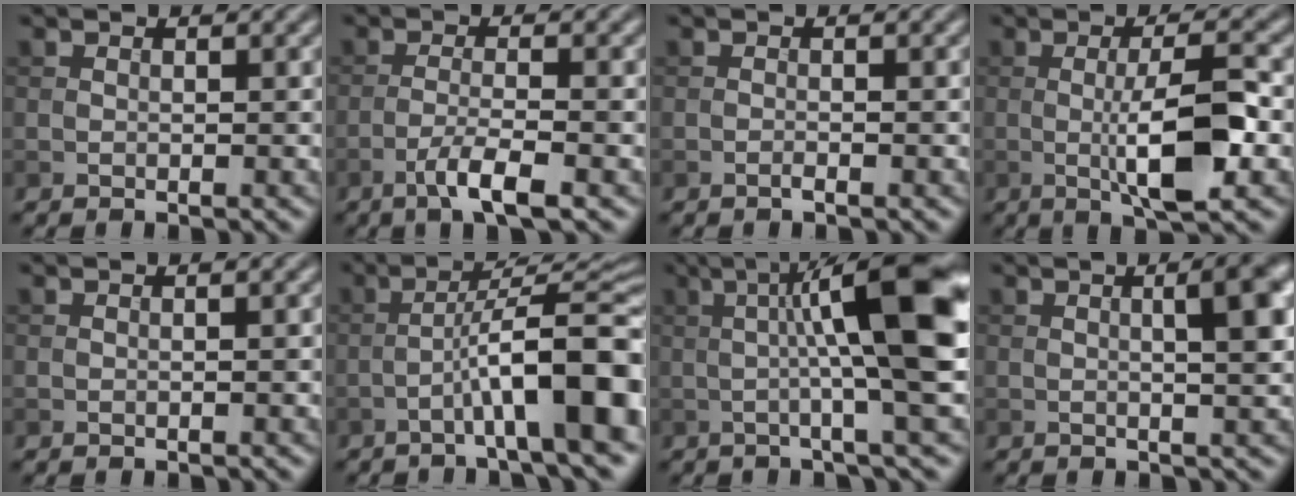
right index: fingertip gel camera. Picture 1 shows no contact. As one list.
[{"total": 3.8, "force": [-2.1, 0.5, 3.1], "torque": [-0.059, 0.005, -0.047]}, {"total": 0.8, "force": [-0.5, 0.1, 0.6], "torque": [-0.011, 0.002, -0.011]}, {"total": 6.9, "force": [-1.0, 1.5, 6.7], "torque": [-0.112, 0.001, -0.019]}, {"total": 0.8, "force": [0.0, 0.2, 0.8], "torque": [-0.010, 0.001, -0.002]}, {"total": 10.1, "force": [-3.4, 1.7, 9.3], "torque": [-0.132, 0.027, -0.054]}, {"total": 11.8, "force": [1.4, 1.7, 11.6], "torque": [-0.150, 0.019, 0.021]}, {"total": 4.6, "force": [0.7, 1.2, 4.4], "torque": [-0.045, 0.018, 0.003]}]